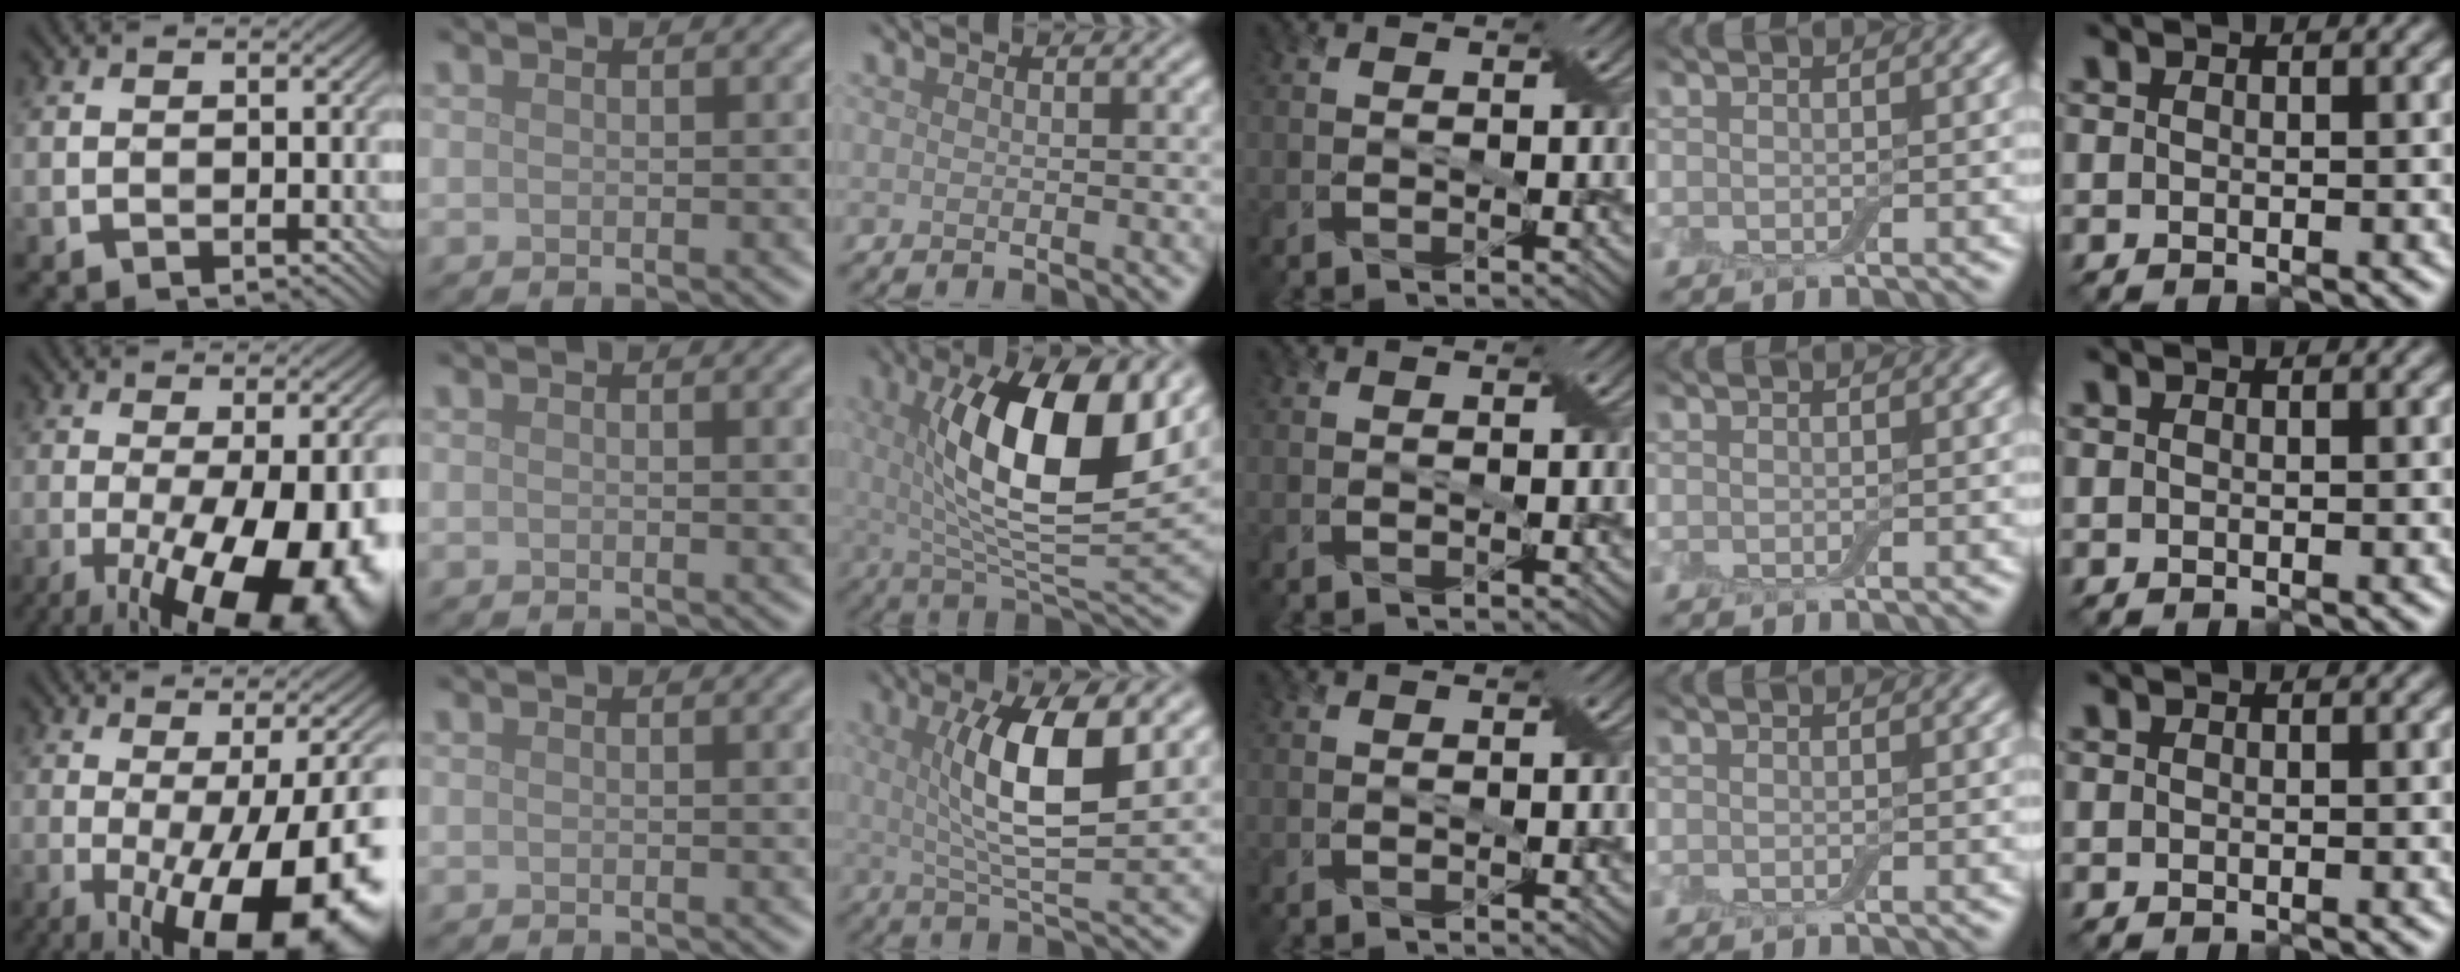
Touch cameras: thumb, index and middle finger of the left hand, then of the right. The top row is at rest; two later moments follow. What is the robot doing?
{"motion": "pour", "object": "bottle"}